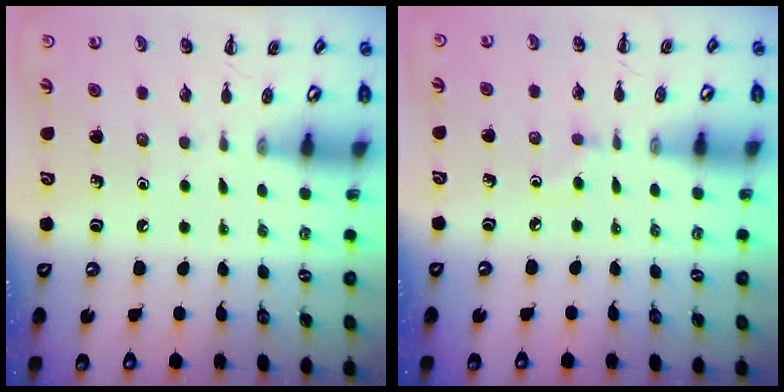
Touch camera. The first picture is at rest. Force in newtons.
{"total": 2.7, "press": 2.5, "slide": 1.0}